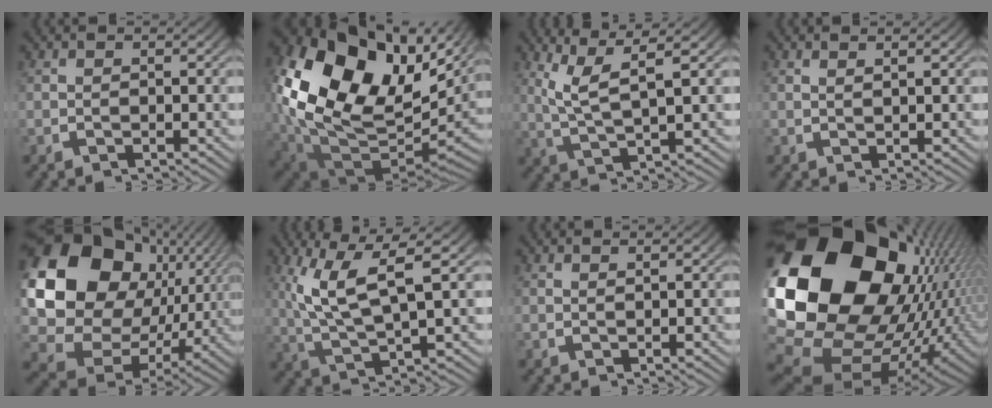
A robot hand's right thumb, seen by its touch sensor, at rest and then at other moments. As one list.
[{"total": 25.5, "force": [2.3, 17.8, 18.1], "torque": [-0.370, -0.050, 0.059]}, {"total": 7.0, "force": [2.4, 3.5, 5.6], "torque": [-0.107, -0.003, 0.043]}, {"total": 1.0, "force": [0.8, -0.1, 0.6], "torque": [-0.010, -0.001, 0.018]}, {"total": 19.8, "force": [1.6, 14.4, 13.5], "torque": [-0.286, -0.040, 0.043]}, {"total": 8.6, "force": [1.2, 4.6, 7.2], "torque": [-0.147, -0.017, 0.029]}, {"total": 0.6, "force": [0.5, -0.1, 0.4], "torque": [-0.006, -0.001, 0.014]}, {"total": 31.2, "force": [0.0, 21.5, 22.6], "torque": [-0.461, -0.071, 0.028]}]